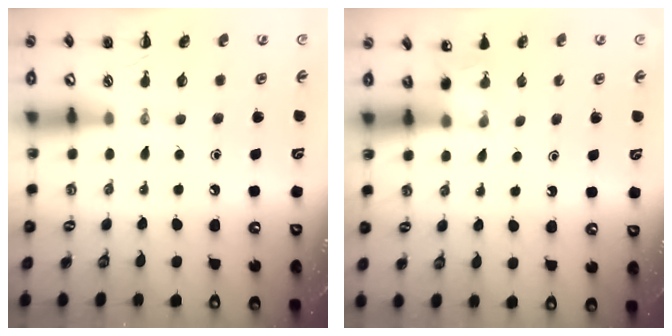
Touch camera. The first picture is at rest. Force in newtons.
{"total": 2.0, "press": 1.9, "slide": 0.6}